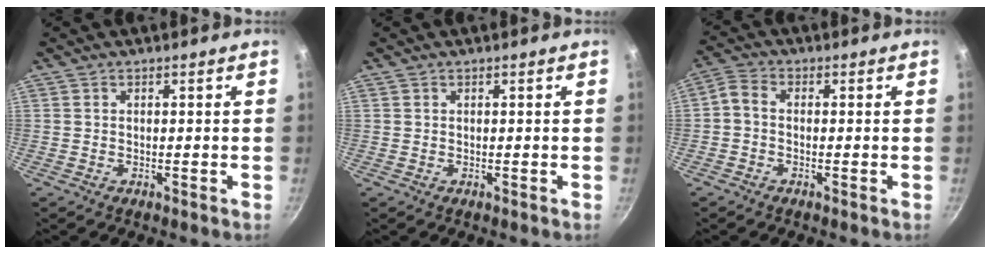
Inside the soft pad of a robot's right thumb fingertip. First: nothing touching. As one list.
[{"total": 0.0}, {"total": 3.1, "force": [-0.9, 2.2, 2.1], "torque": [-0.052, 0.018, -0.031]}]